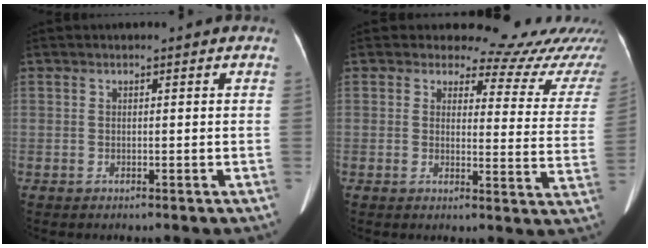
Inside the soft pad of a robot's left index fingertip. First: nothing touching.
{"total": 15.0, "force": [14.4, 4.1, 0.8], "torque": [0.037, -0.090, 0.120]}